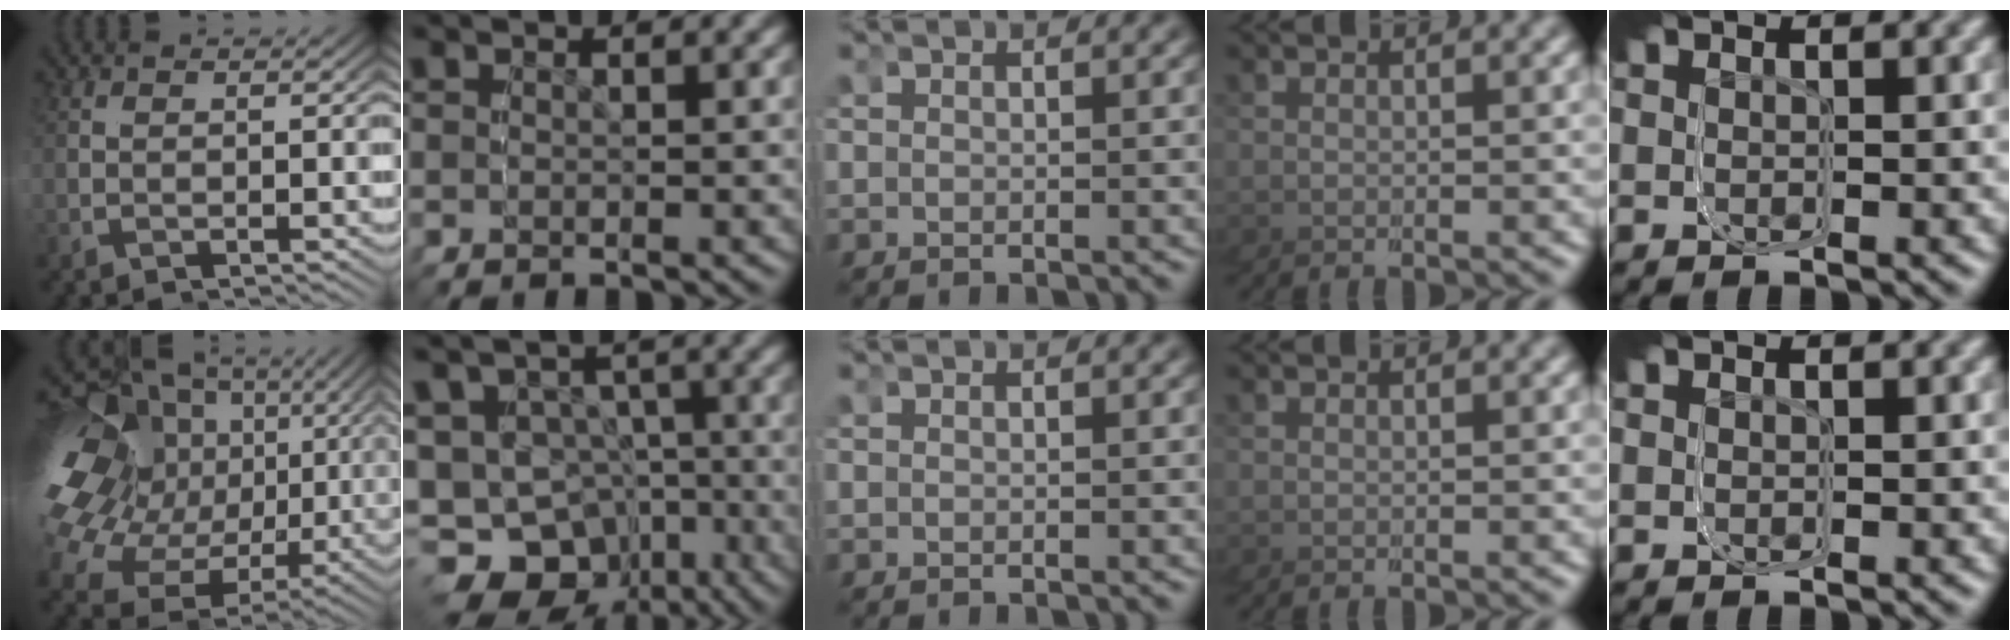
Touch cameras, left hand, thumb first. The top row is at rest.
{"thumb": {"total": 16.3, "force": [2.1, 10.7, 12.1], "torque": [-0.234, 0.010, 0.029]}, "index": {"total": 13.3, "force": [-4.4, 11.9, 4.2], "torque": [-0.109, -0.075, -0.055]}}